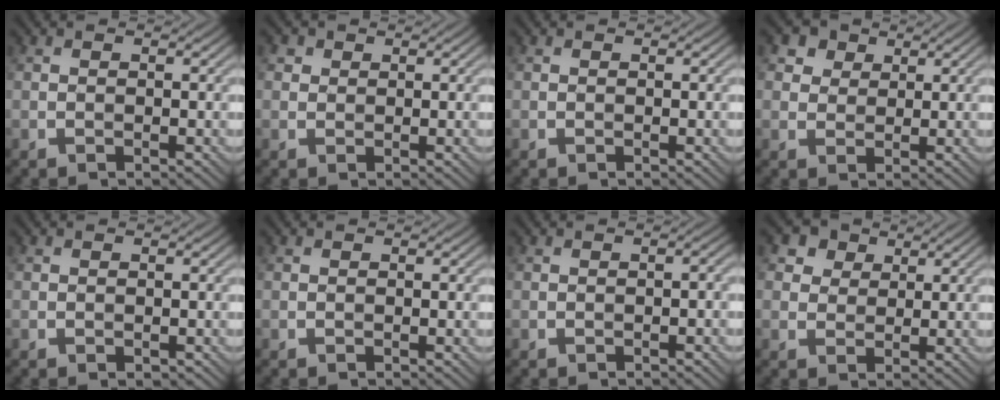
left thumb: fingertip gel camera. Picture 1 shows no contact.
{"total": 1.7, "force": [0.9, 1.4, 0.4], "torque": [-0.011, 0.002, 0.012]}
{"total": 0.0}
{"total": 4.5, "force": [2.8, 3.2, 1.6], "torque": [-0.046, -0.003, 0.056]}
{"total": 0.0}
{"total": 0.0}
{"total": 1.1, "force": [-0.6, 0.2, 0.8], "torque": [-0.013, 0.005, -0.008]}
{"total": 5.0, "force": [3.0, 3.6, 1.8], "torque": [-0.054, -0.003, 0.060]}